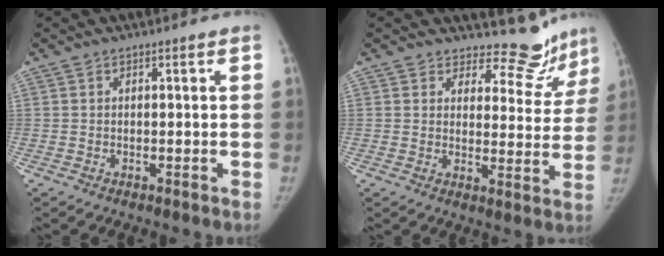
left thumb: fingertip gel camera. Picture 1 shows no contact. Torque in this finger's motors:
{"motor_torque": [-0.14, -0.15, -0.15, -0.15, -0.06]}